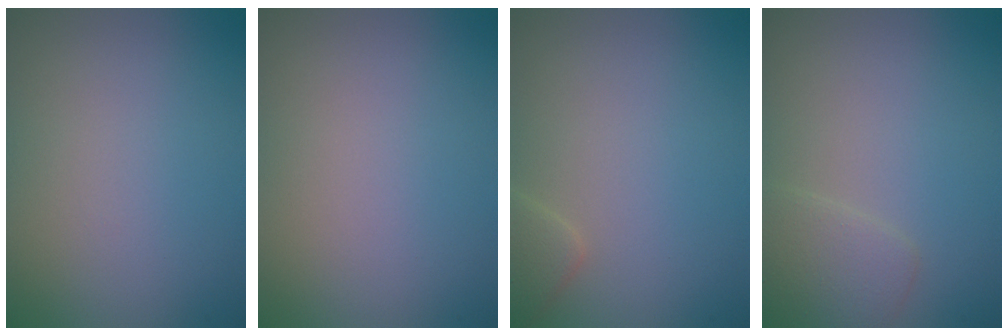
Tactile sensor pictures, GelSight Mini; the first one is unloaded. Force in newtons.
{"total": 0.0}
{"total": 1.5, "press": 1.5, "slide": 0.1}
{"total": 2.1, "press": 2.1, "slide": 0.2}